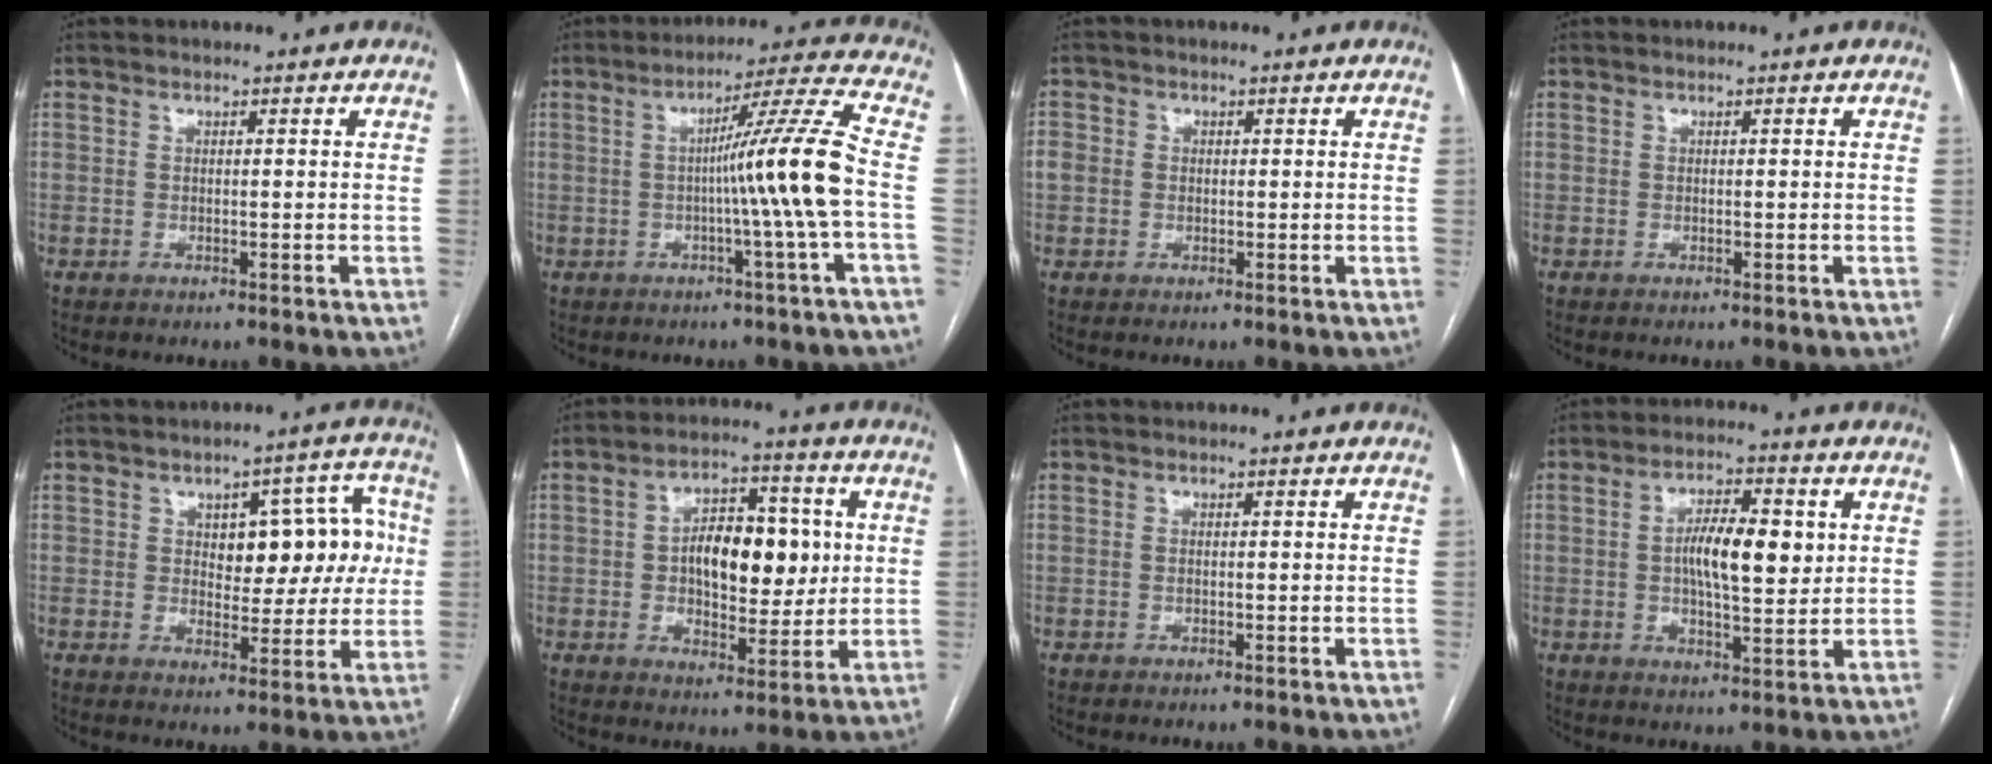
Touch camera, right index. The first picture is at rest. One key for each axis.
{"total": 10.9, "fx": -1.4, "fy": -2.9, "fz": 10.5, "tx": -0.161, "ty": 0.004, "tz": -0.021}
{"total": 3.0, "fx": 0.1, "fy": 2.8, "fz": 1.2, "tx": -0.028, "ty": 0.015, "tz": 0.006}
{"total": 0.0}
{"total": 10.1, "fx": 1.6, "fy": 5.0, "fz": 8.5, "tx": -0.094, "ty": 0.035, "tz": 0.029}
{"total": 11.5, "fx": 1.1, "fy": 5.7, "fz": 9.9, "tx": -0.154, "ty": 0.018, "tz": 0.023}
{"total": 0.0}
{"total": 8.8, "fx": 1.2, "fy": 2.7, "fz": 8.3, "tx": -0.148, "ty": 0.008, "tz": 0.018}